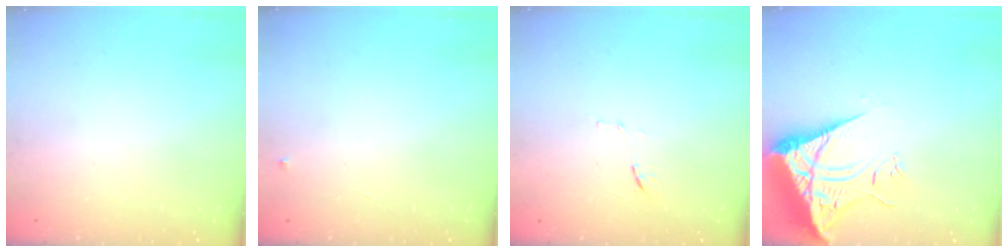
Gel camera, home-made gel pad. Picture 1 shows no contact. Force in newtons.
{"total": 3.0, "press": 2.9, "slide": 0.4}
{"total": 5.0, "press": 5.0, "slide": 0.6}
{"total": 10.3, "press": 10.3, "slide": 1.2}